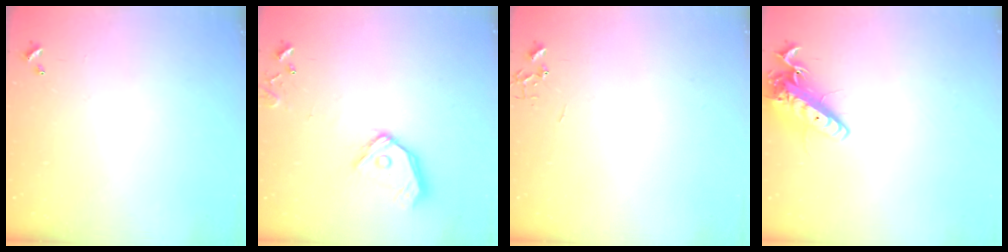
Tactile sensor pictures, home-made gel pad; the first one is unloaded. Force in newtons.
{"total": 14.2, "press": 14.0, "slide": 2.3}
{"total": 0.0}
{"total": 14.5, "press": 14.2, "slide": 2.8}